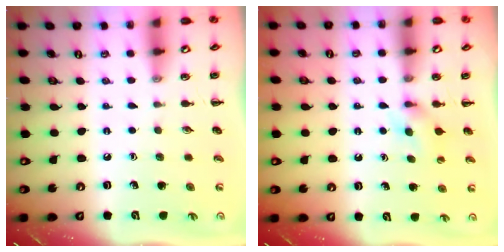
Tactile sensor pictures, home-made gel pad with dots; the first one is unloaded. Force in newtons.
{"total": 5.0, "press": 4.7, "slide": 1.5}